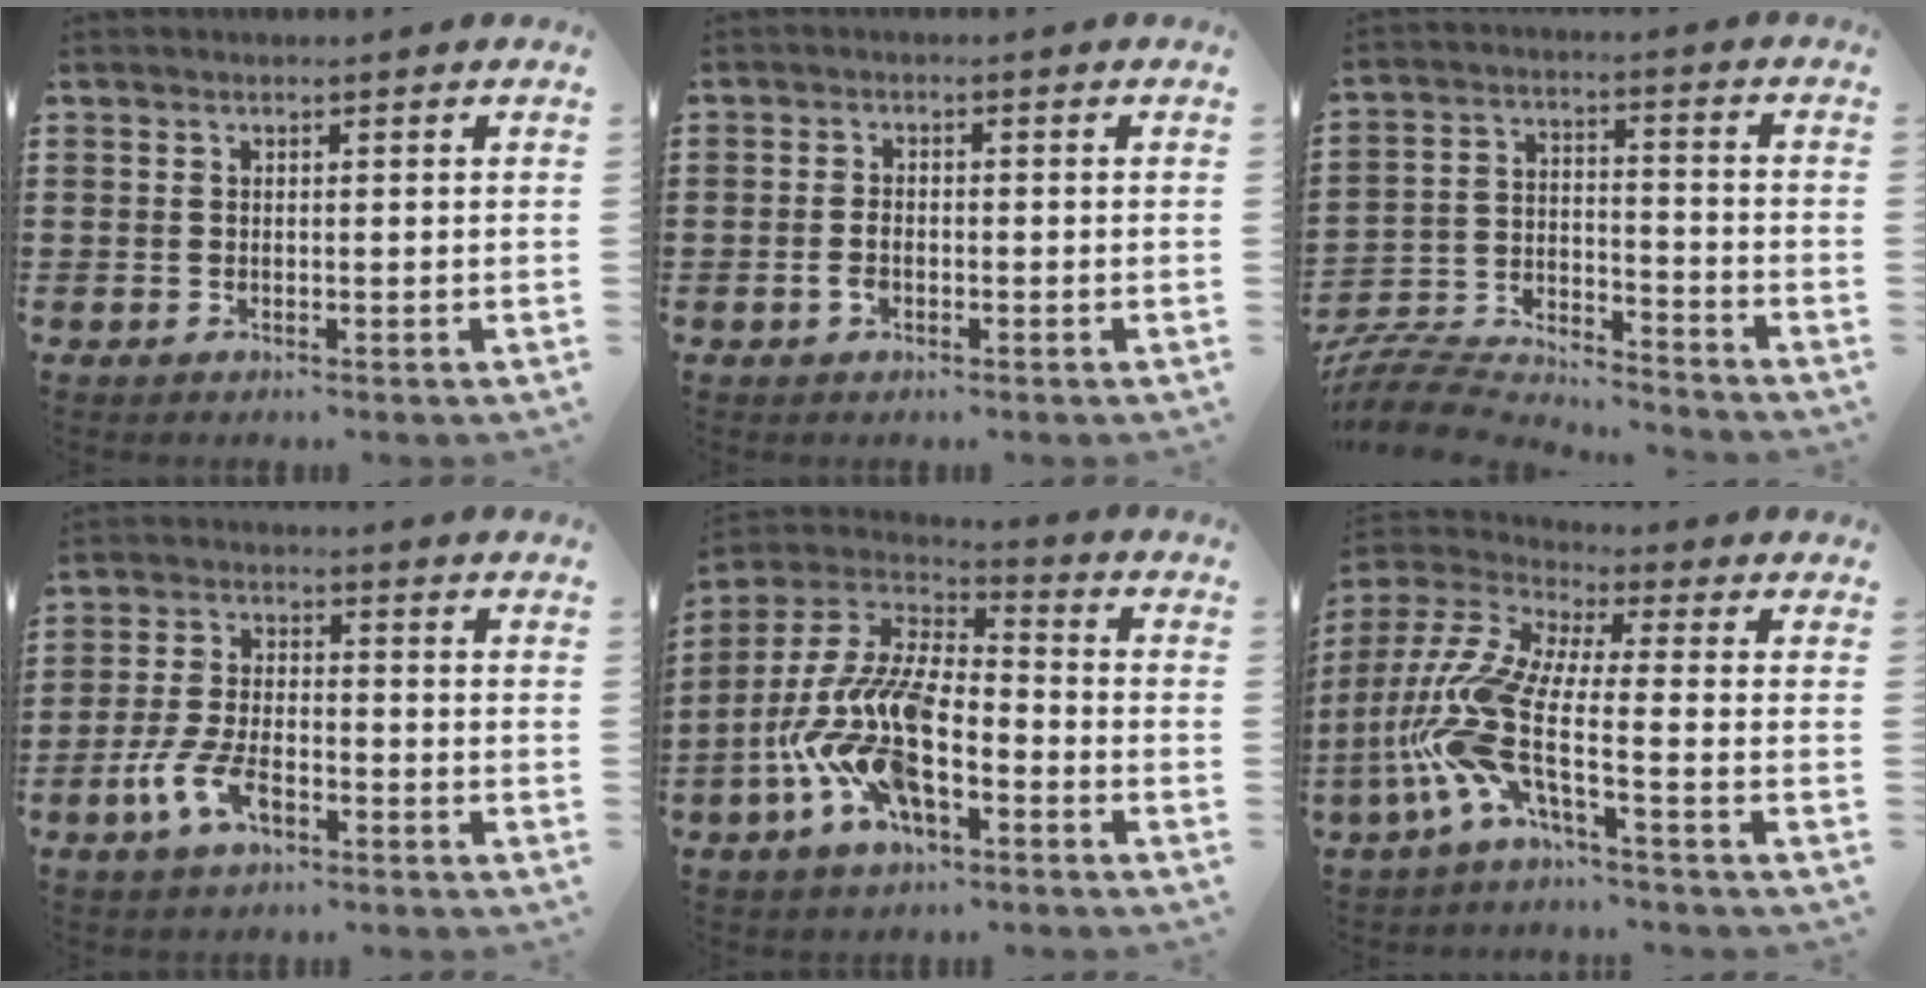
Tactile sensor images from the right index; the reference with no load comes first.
{"total": 2.2, "force": [-0.9, 1.1, 1.6], "torque": [-0.041, -0.005, -0.019]}
{"total": 7.1, "force": [-6.9, 1.2, 1.0], "torque": [-0.036, -0.001, -0.142]}
{"total": 7.2, "force": [-3.8, 3.0, 5.3], "torque": [-0.126, -0.003, -0.073]}
{"total": 14.3, "force": [-6.0, 6.5, 11.2], "torque": [-0.275, -0.011, -0.125]}
{"total": 10.4, "force": [-4.4, 2.2, 9.2], "torque": [-0.240, -0.034, -0.103]}